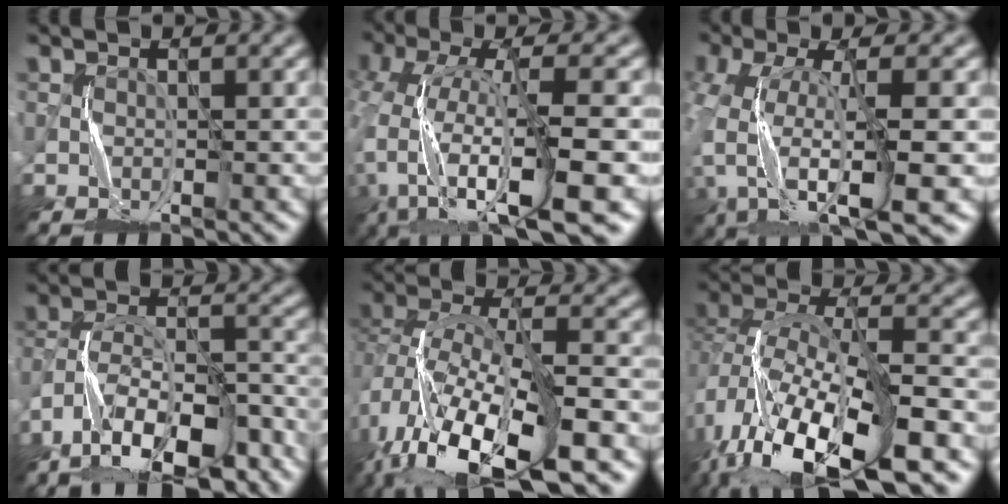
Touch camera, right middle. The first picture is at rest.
{"total": 13.4, "force": [-5.6, 3.9, 11.5], "torque": [-0.231, -0.011, -0.077]}
{"total": 11.6, "force": [-4.5, 4.4, 9.7], "torque": [-0.201, -0.020, -0.067]}
{"total": 12.8, "force": [-9.7, 4.6, 7.0], "torque": [-0.127, -0.004, -0.147]}
{"total": 13.9, "force": [-8.0, 5.7, 9.9], "torque": [-0.210, -0.013, -0.129]}
{"total": 14.2, "force": [-8.1, 5.6, 10.3], "torque": [-0.210, -0.008, -0.140]}